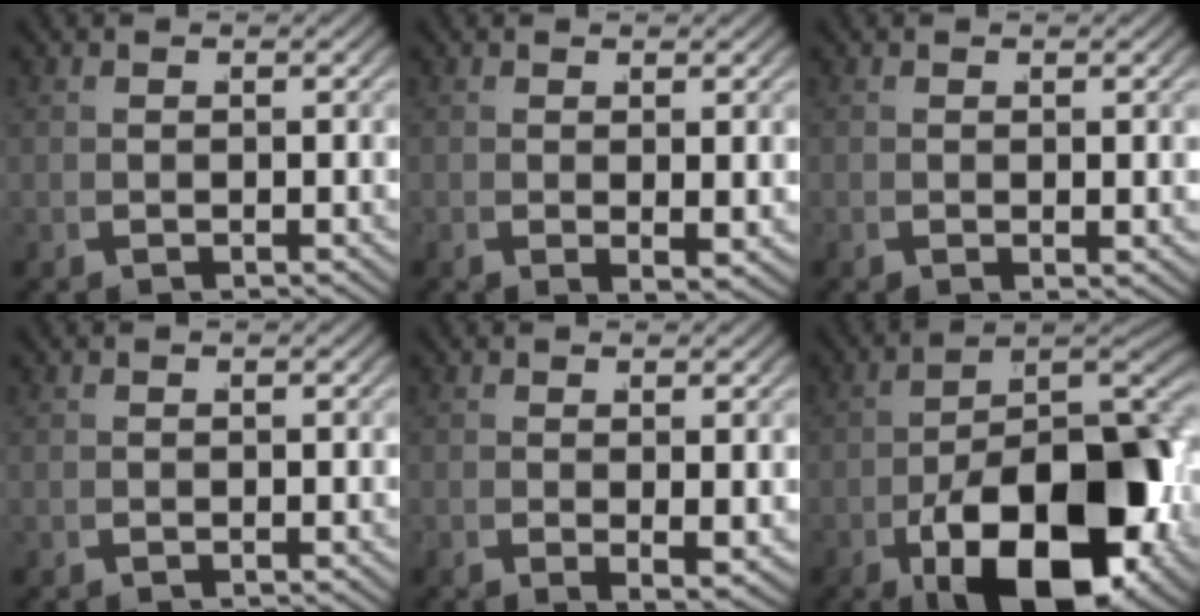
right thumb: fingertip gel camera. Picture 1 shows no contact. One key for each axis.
{"total": 1.6, "fx": 0.7, "fy": 0.5, "fz": 1.4, "tx": -0.020, "ty": -0.002, "tz": 0.012}
{"total": 0.7, "fx": 0.2, "fy": 0.3, "fz": 0.5, "tx": -0.007, "ty": 0.001, "tz": 0.001}
{"total": 0.0}
{"total": 2.0, "fx": 0.7, "fy": 0.6, "fz": 1.7, "tx": -0.028, "ty": -0.002, "tz": 0.013}
{"total": 18.1, "fx": -3.3, "fy": 9.6, "fz": 14.9, "tx": -0.249, "ty": -0.059, "tz": -0.025}